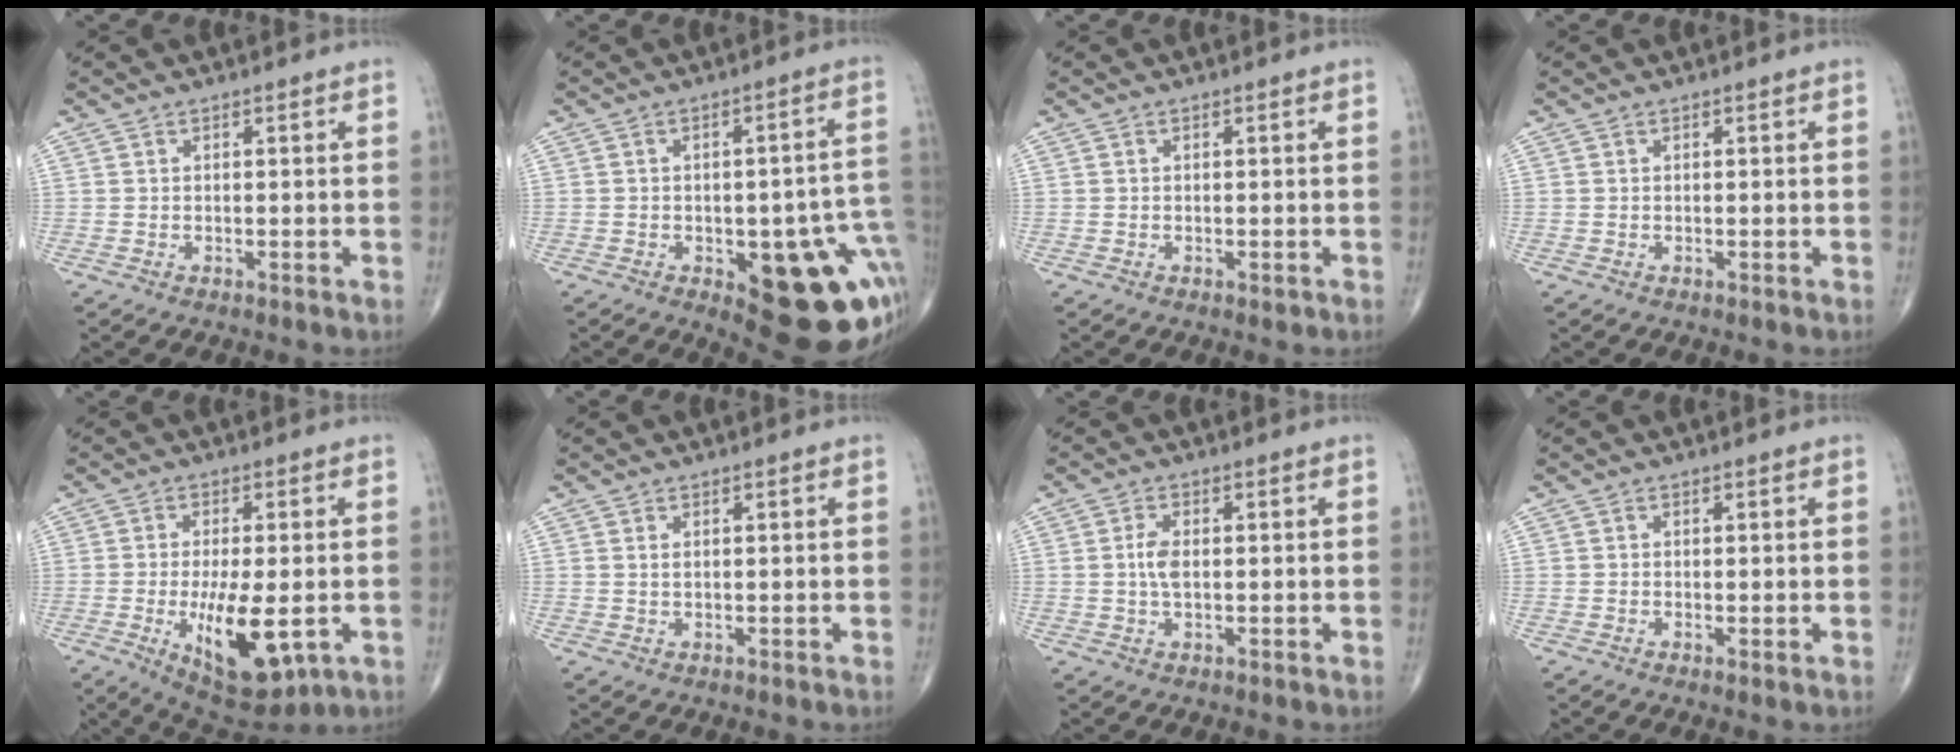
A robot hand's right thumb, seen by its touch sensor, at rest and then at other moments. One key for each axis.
{"total": 20.2, "fx": -5.2, "fy": 7.8, "fz": 17.9, "tx": -0.172, "ty": 0.023, "tz": -0.038}
{"total": 0.7, "fx": -0.2, "fy": 0.4, "fz": 0.5, "tx": -0.005, "ty": -0.001, "tz": -0.003}
{"total": 0.0}
{"total": 14.0, "fx": -3.5, "fy": 5.5, "fz": 12.4, "tx": -0.195, "ty": -0.016, "tz": -0.039}
{"total": 0.8, "fx": 0.4, "fy": 0.3, "fz": 0.6, "tx": -0.014, "ty": 0.001, "tz": 0.009}
{"total": 3.4, "fx": 0.2, "fy": 1.7, "fz": 2.9, "tx": -0.061, "ty": 0.002, "tz": 0.001}
{"total": 0.6, "fx": -0.1, "fy": 0.1, "fz": 0.6, "tx": -0.014, "ty": -0.003, "tz": -0.003}